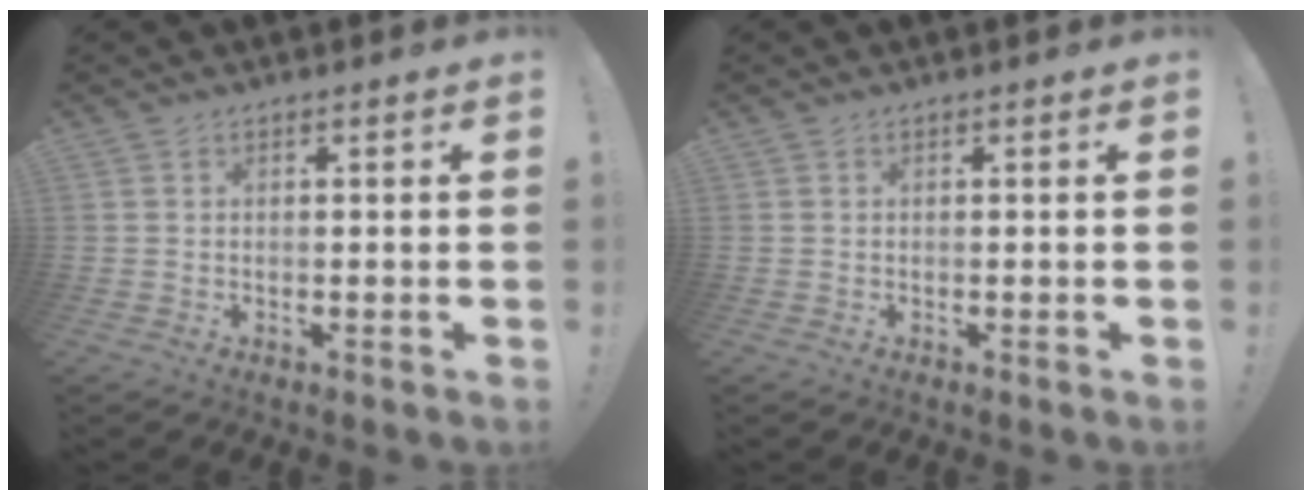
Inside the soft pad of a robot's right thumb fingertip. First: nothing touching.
{"total": 0.0}